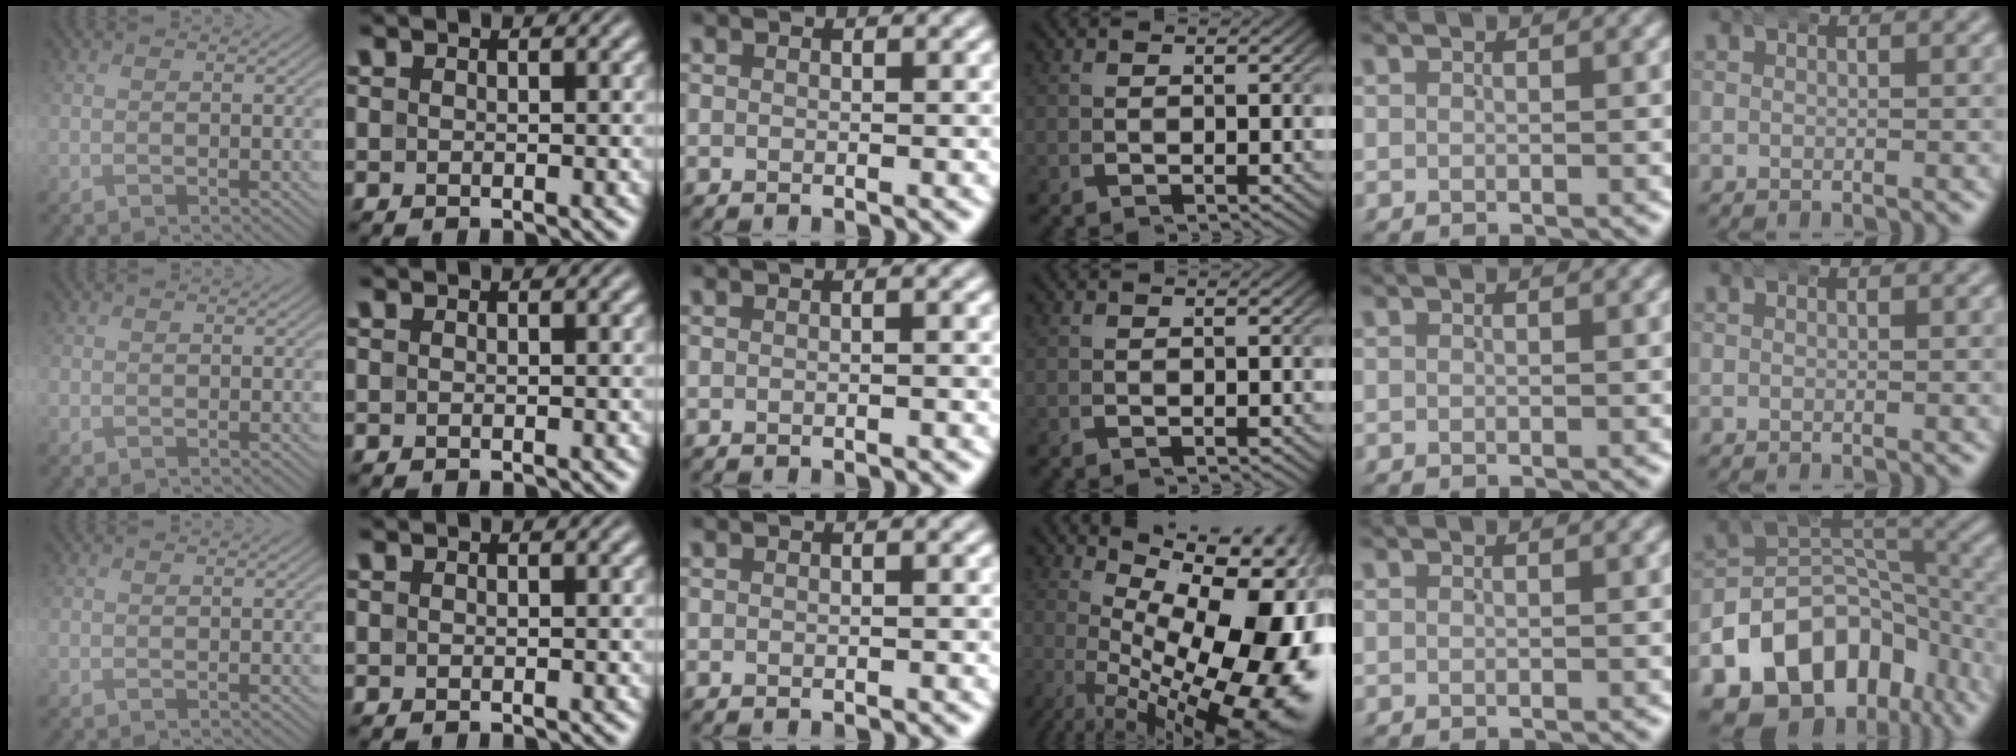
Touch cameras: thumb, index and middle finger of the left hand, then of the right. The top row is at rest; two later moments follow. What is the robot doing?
{"motion": "wrap", "object": "arm wrap"}